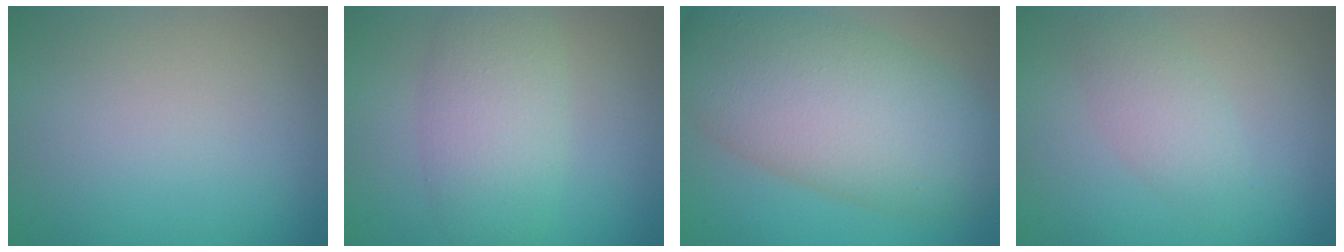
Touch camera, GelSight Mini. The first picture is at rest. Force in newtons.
{"total": 5.1, "press": 5.0, "slide": 0.3}
{"total": 11.0, "press": 11.0, "slide": 0.4}
{"total": 2.4, "press": 2.4, "slide": 0.1}